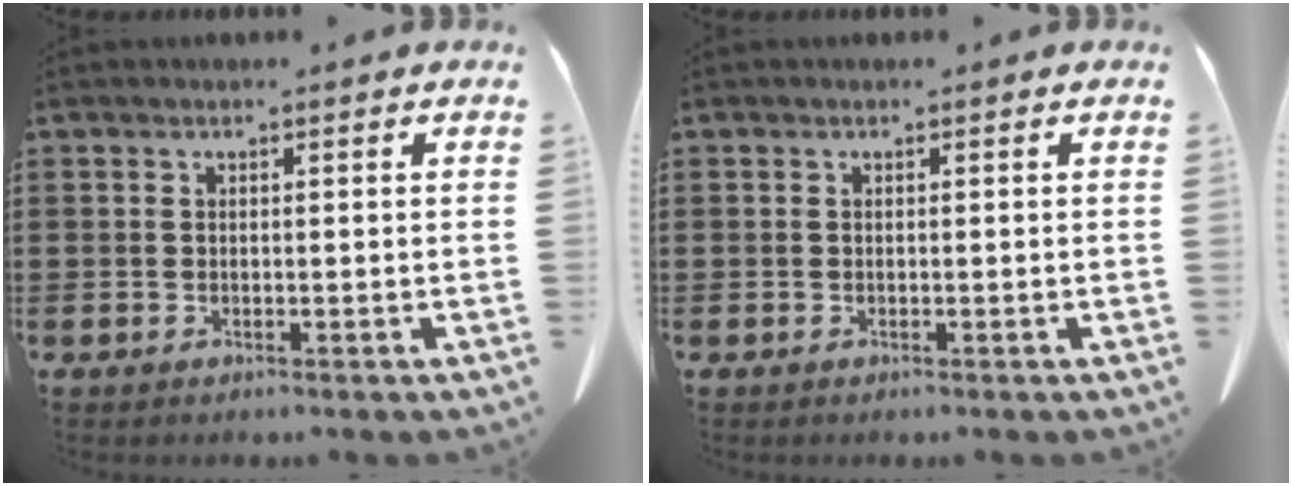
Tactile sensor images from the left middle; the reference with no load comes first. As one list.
[{"total": 0.0}]